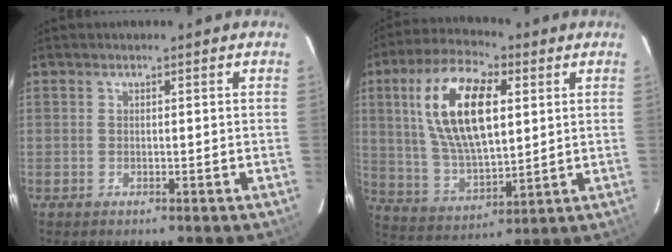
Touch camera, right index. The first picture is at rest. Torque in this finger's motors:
{"motor_torque": [1.64, 0.50, 0.76, 0.13]}